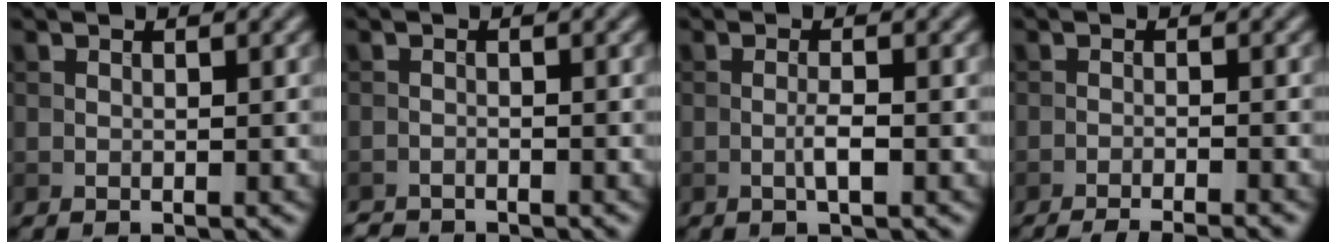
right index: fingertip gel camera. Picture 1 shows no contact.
{"total": 1.5, "force": [-1.5, 0.2, 0.0], "torque": [0.004, -0.004, -0.030]}
{"total": 1.6, "force": [-0.5, 0.2, 1.5], "torque": [-0.030, 0.001, -0.011]}
{"total": 4.8, "force": [-3.9, 0.8, 2.7], "torque": [-0.037, -0.005, -0.064]}